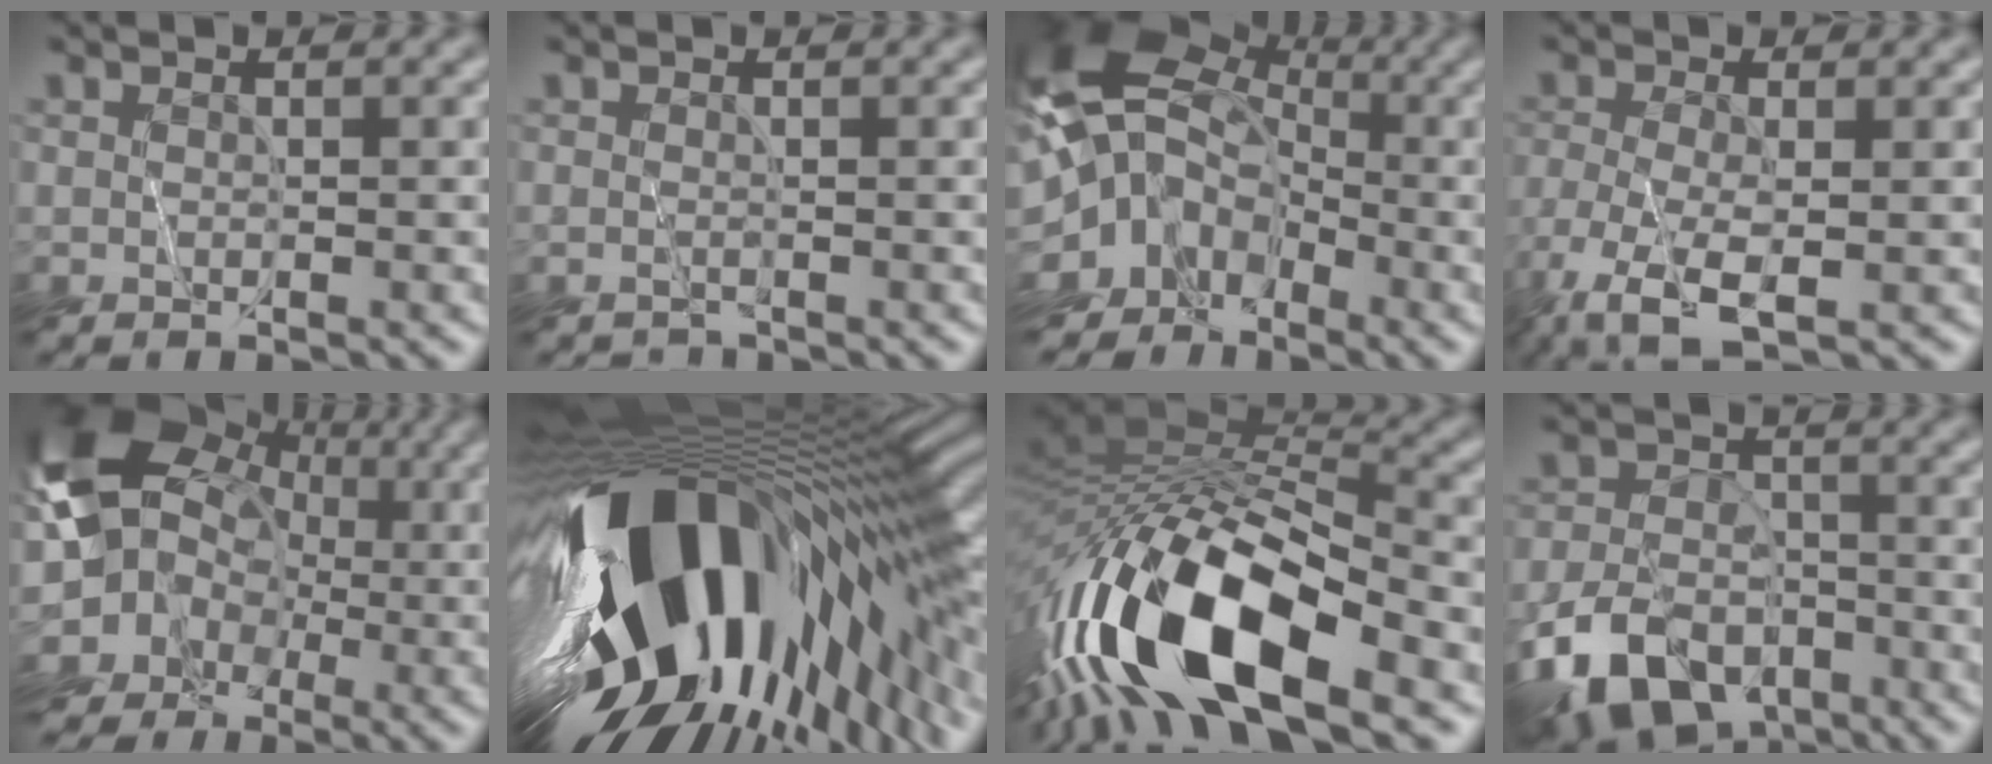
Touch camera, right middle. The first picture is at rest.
{"total": 0.6, "force": [-0.5, 0.1, -0.2], "torque": [0.003, -0.006, -0.012]}
{"total": 11.3, "force": [-3.1, 9.3, 5.6], "torque": [-0.102, -0.007, -0.071]}
{"total": 5.7, "force": [-3.3, 2.1, 4.1], "torque": [-0.103, -0.018, -0.062]}
{"total": 11.6, "force": [-0.4, 10.4, 5.0], "torque": [-0.103, -0.006, -0.039]}
{"total": 18.0, "force": [-4.1, 8.4, 15.5], "torque": [-0.288, -0.053, -0.050]}
{"total": 16.1, "force": [-6.6, 6.3, 13.3], "torque": [-0.258, 0.003, -0.117]}
{"total": 9.0, "force": [-5.9, 5.1, 4.5], "torque": [-0.096, -0.017, -0.117]}